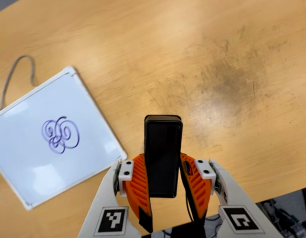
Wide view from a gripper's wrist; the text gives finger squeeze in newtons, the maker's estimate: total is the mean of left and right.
{"total": 4.6, "left": 2.9, "right": 6.2}